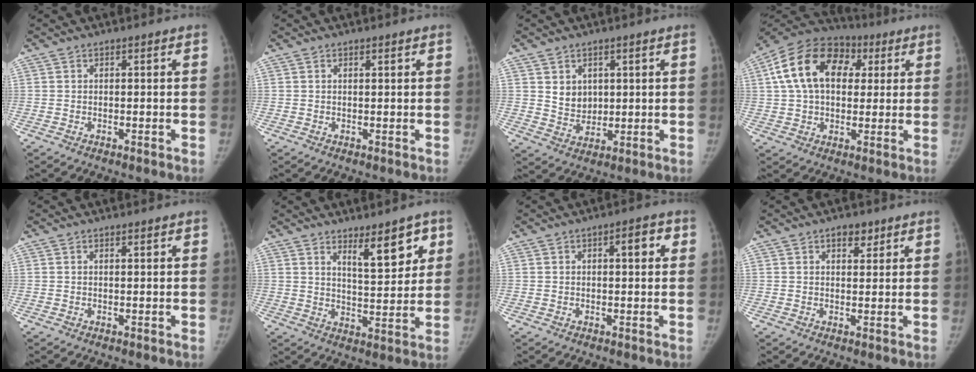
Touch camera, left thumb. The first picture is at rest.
{"total": 0.6, "force": [0.3, 0.2, 0.4], "torque": [-0.007, -0.001, 0.005]}
{"total": 5.2, "force": [1.7, 4.2, 2.5], "torque": [-0.018, -0.017, 0.041]}
{"total": 18.6, "force": [4.9, 12.7, 12.7], "torque": [-0.219, 0.024, 0.074]}
{"total": 0.7, "force": [0.4, 0.3, 0.5], "torque": [-0.007, -0.001, 0.005]}
{"total": 9.1, "force": [5.2, 3.4, 6.6], "torque": [-0.068, -0.041, 0.083]}
{"total": 4.2, "force": [1.2, 1.8, 3.6], "torque": [-0.036, 0.005, 0.011]}
{"total": 3.3, "force": [2.0, 2.0, 1.8], "torque": [-0.004, -0.008, 0.030]}